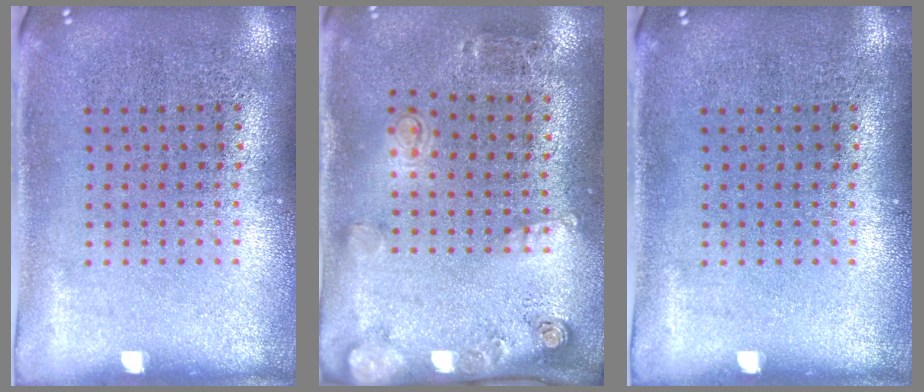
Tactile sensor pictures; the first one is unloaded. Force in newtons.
{"total": 2.1, "press": 1.3, "slide": 1.6}
{"total": 0.0}